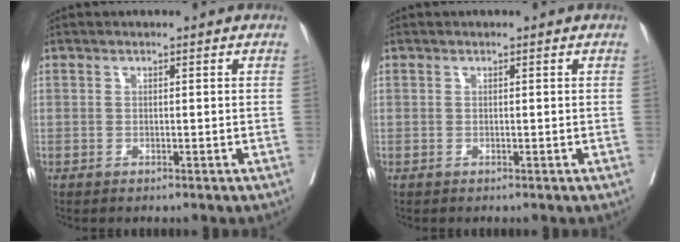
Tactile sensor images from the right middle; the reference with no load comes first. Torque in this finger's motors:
{"motor_torque": [0.00, 0.00, 0.00, 0.00]}